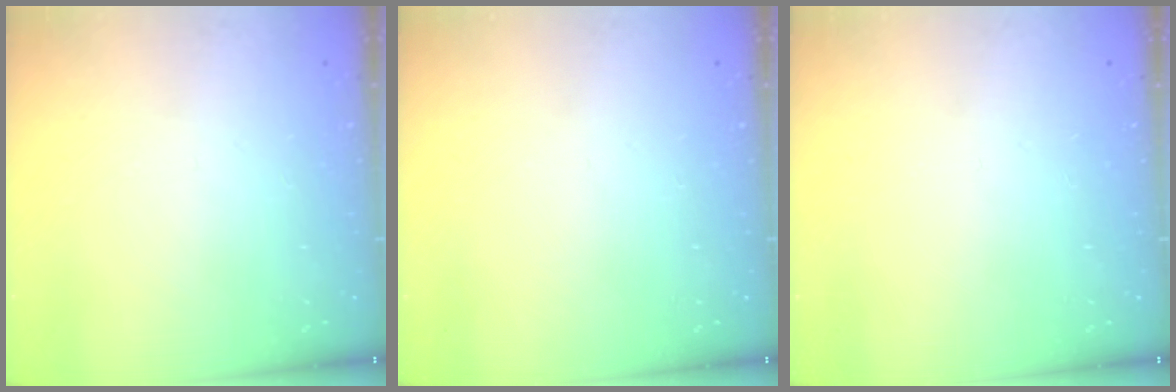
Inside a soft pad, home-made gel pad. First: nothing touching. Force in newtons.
{"total": 0.0}
{"total": 0.0}